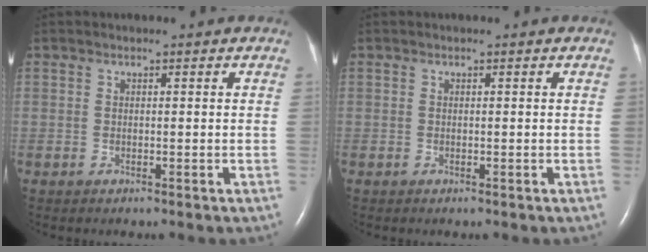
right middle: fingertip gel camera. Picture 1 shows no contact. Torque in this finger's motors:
{"motor_torque": [0.03, 0.03, -0.05, -0.01]}